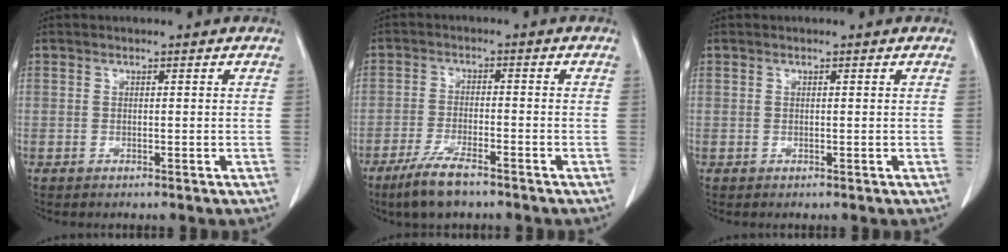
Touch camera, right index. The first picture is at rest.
{"total": 6.6, "force": [-4.9, 1.0, 4.3], "torque": [-0.091, -0.014, -0.089]}
{"total": 0.0}